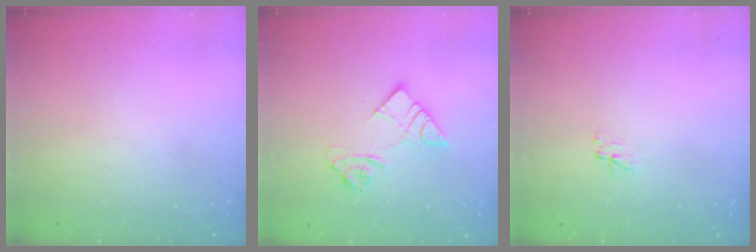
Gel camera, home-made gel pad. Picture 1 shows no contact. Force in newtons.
{"total": 10.3, "press": 10.2, "slide": 1.0}
{"total": 2.9, "press": 2.9, "slide": 0.4}